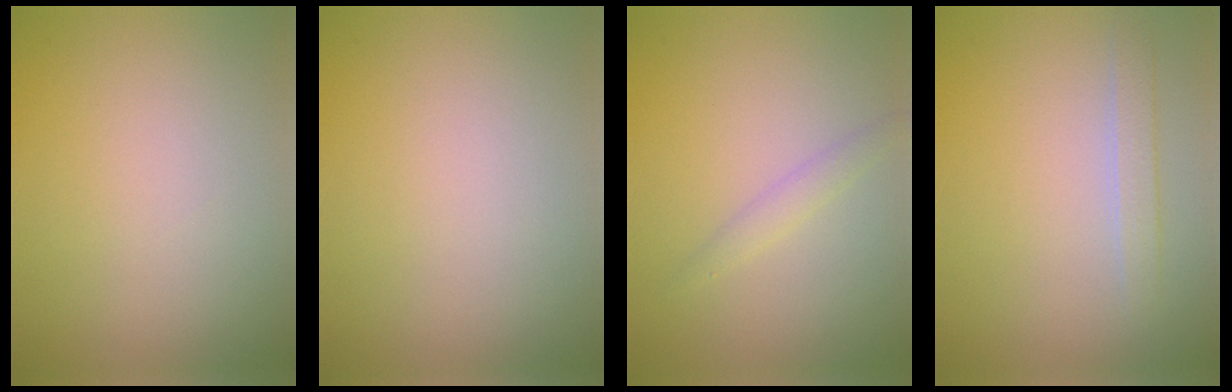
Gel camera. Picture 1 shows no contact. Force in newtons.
{"total": 0.0}
{"total": 1.3, "press": 1.3, "slide": 0.0}
{"total": 1.7, "press": 1.7, "slide": 0.0}